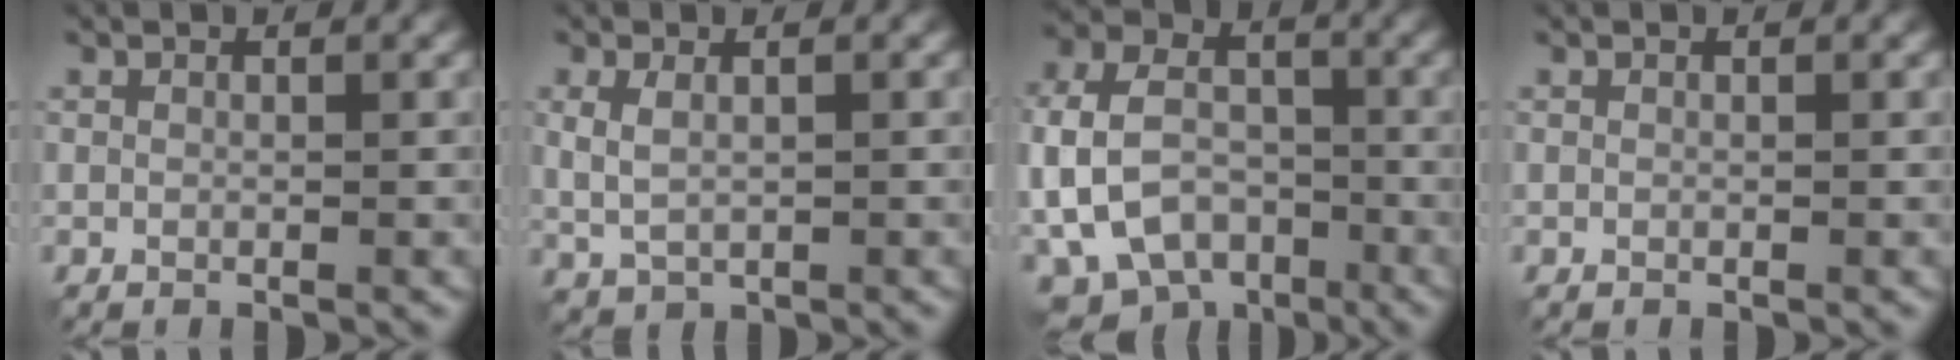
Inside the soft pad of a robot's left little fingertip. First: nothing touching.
{"total": 2.1, "force": [0.2, 1.3, 1.7], "torque": [-0.043, -0.003, 0.007]}
{"total": 11.1, "force": [-3.5, 8.3, 6.4], "torque": [-0.132, -0.011, -0.069]}
{"total": 0.0}